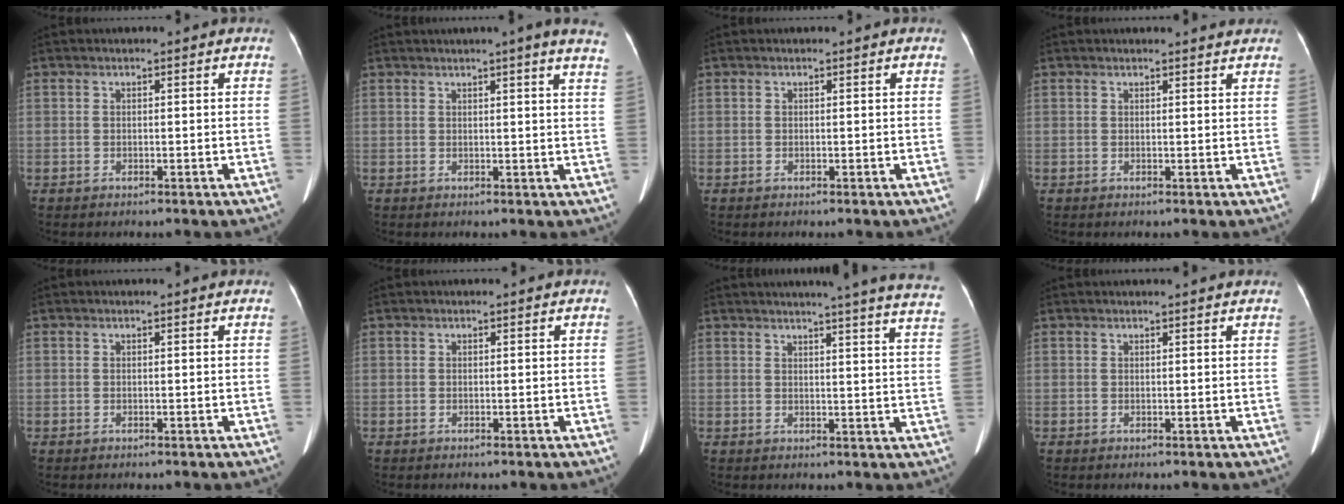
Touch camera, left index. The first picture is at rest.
{"total": 8.6, "force": [6.9, -0.6, 5.1], "torque": [-0.056, -0.002, 0.057]}
{"total": 0.0}
{"total": 2.1, "force": [2.1, 0.0, 0.2], "torque": [-0.008, 0.000, 0.020]}
{"total": 0.7, "force": [0.7, 0.0, 0.1], "torque": [-0.008, 0.000, 0.008]}
{"total": 0.0}
{"total": 21.2, "force": [19.2, -0.6, 8.9], "torque": [-0.120, -0.066, 0.211]}
{"total": 3.3, "force": [3.1, -0.2, 1.0], "torque": [-0.014, 0.014, 0.033]}